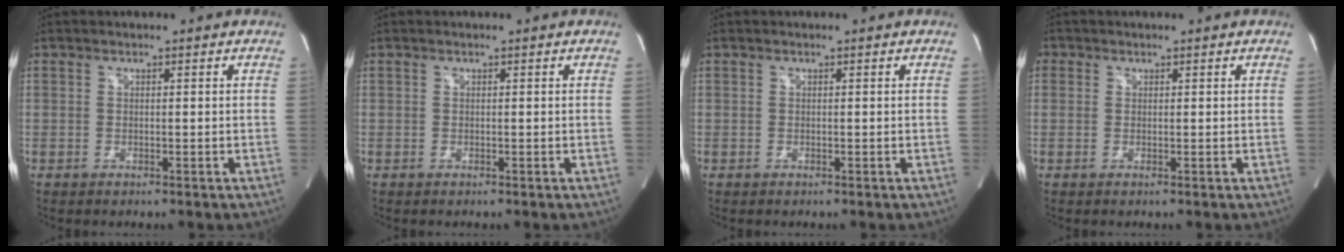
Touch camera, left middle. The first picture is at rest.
{"total": 0.0}
{"total": 0.0}
{"total": 1.6, "force": [0.6, 1.4, 0.3], "torque": [0.003, 0.006, 0.008]}